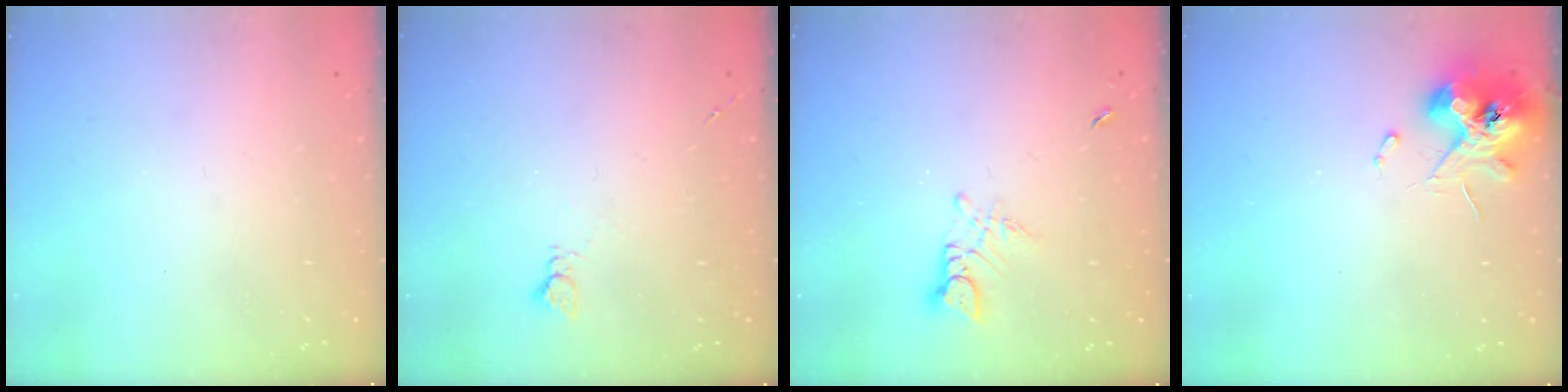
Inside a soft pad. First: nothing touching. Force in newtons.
{"total": 2.6, "press": 2.5, "slide": 0.4}
{"total": 3.0, "press": 3.0, "slide": 0.2}
{"total": 11.2, "press": 11.1, "slide": 1.4}